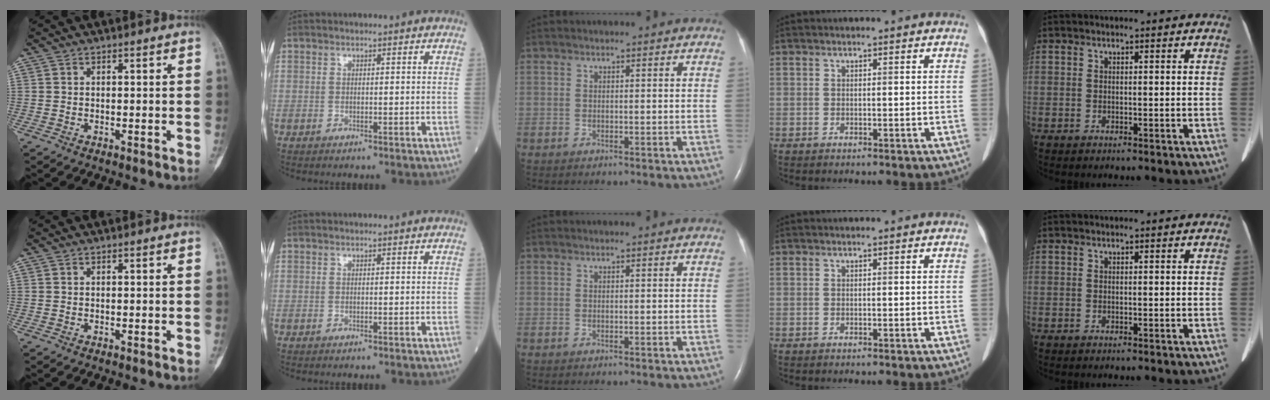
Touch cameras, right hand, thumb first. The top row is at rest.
{}